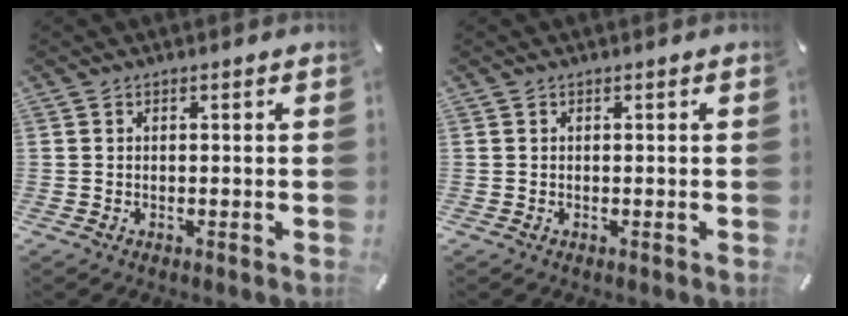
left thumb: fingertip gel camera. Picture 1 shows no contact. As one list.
[{"total": 0.0}]